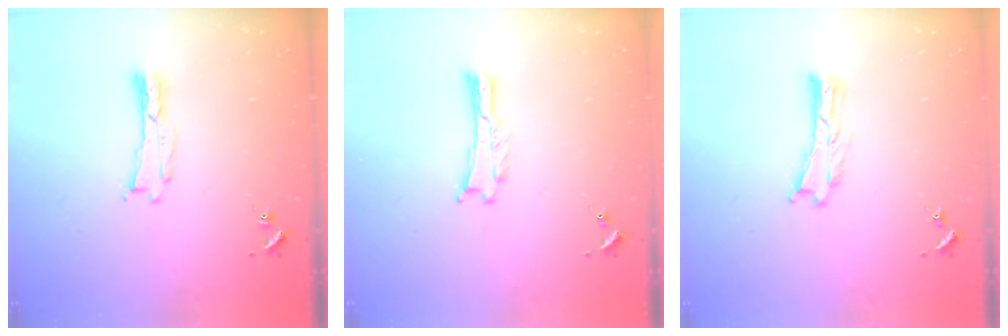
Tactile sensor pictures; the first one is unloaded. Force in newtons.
{"total": 0.0}
{"total": 0.0}